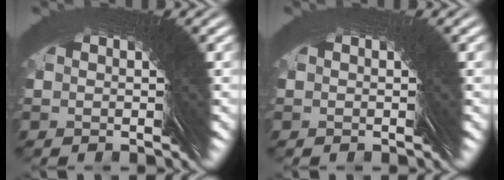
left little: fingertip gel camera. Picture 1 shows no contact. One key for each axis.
{"total": 0.6, "fx": 0.3, "fy": -0.2, "fz": -0.5, "tx": 0.010, "ty": 0.003, "tz": 0.003}